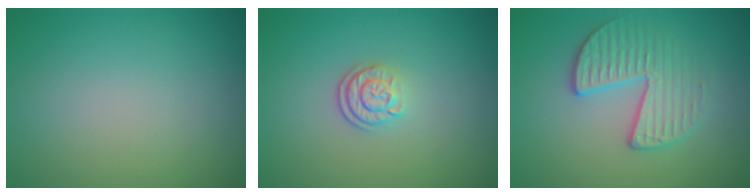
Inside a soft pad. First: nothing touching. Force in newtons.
{"total": 2.1, "press": 1.8, "slide": 1.2}
{"total": 3.3, "press": 3.0, "slide": 1.3}